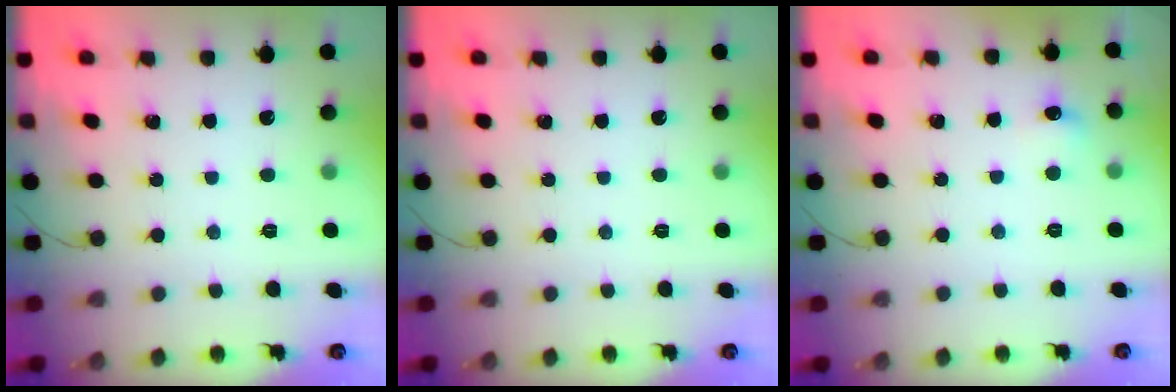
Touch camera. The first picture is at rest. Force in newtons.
{"total": 0.0}
{"total": 4.8, "press": 4.6, "slide": 1.4}